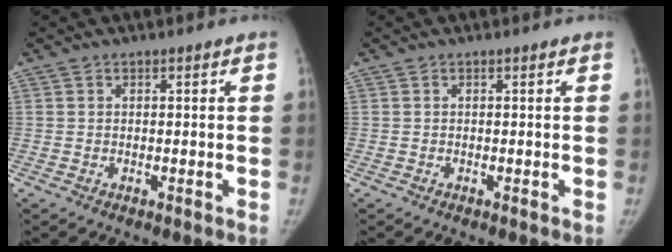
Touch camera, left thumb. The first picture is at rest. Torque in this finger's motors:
{"motor_torque": [0.00, 0.01, 0.02, -0.05, 0.00]}